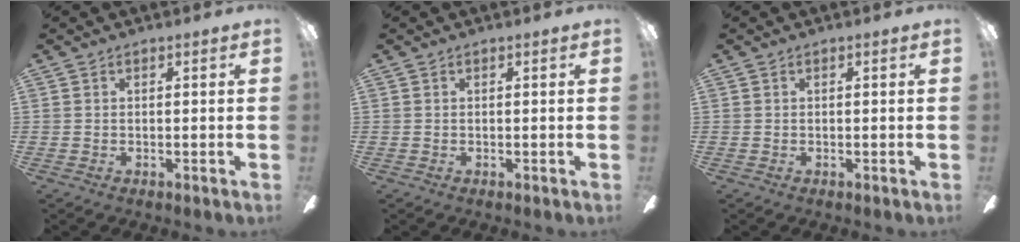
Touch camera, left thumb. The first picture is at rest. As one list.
[{"total": 0.0}, {"total": 0.0}]